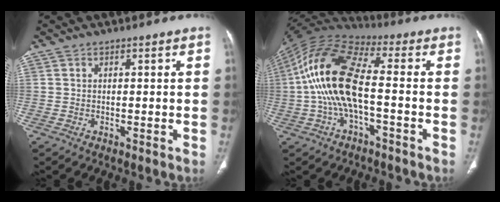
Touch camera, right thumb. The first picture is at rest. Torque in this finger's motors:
{"motor_torque": [1.22, 3.79, 2.55, -0.14, 0.42]}